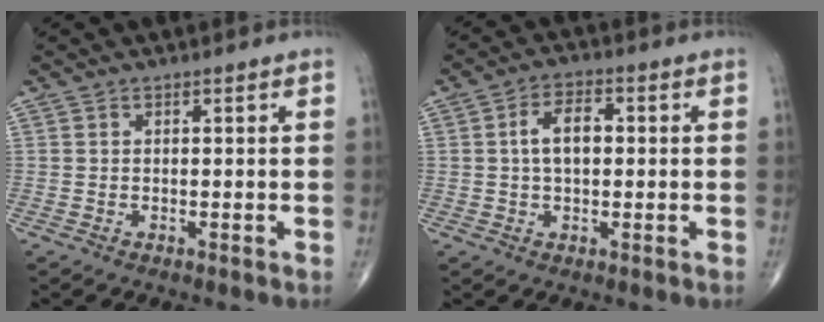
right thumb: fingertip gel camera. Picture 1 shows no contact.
{"total": 6.2, "force": [0.6, 3.5, 5.1], "torque": [-0.089, 0.015, 0.006]}